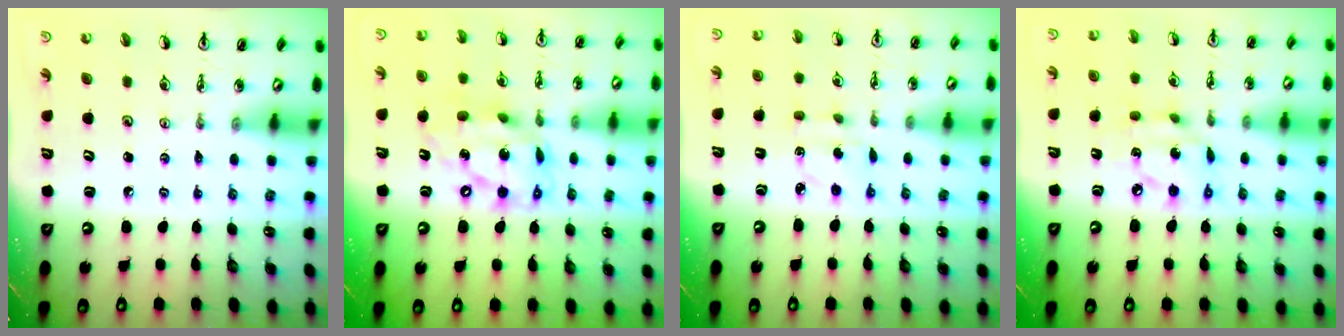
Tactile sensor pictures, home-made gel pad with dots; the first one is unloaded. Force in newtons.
{"total": 15.6, "press": 15.6, "slide": 1.2}
{"total": 2.4, "press": 2.3, "slide": 0.5}
{"total": 11.8, "press": 11.7, "slide": 1.2}